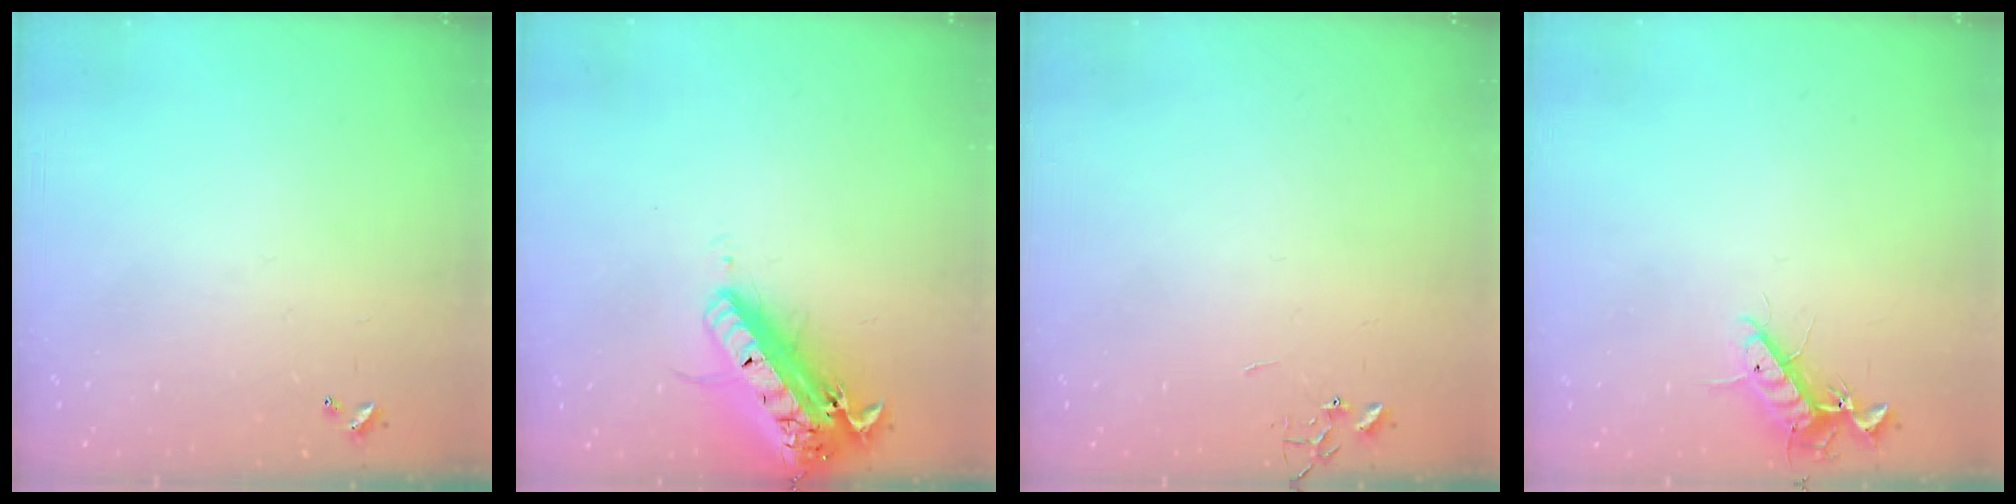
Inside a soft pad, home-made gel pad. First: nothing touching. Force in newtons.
{"total": 21.3, "press": 20.9, "slide": 4.2}
{"total": 0.0}
{"total": 11.0, "press": 10.9, "slide": 1.9}